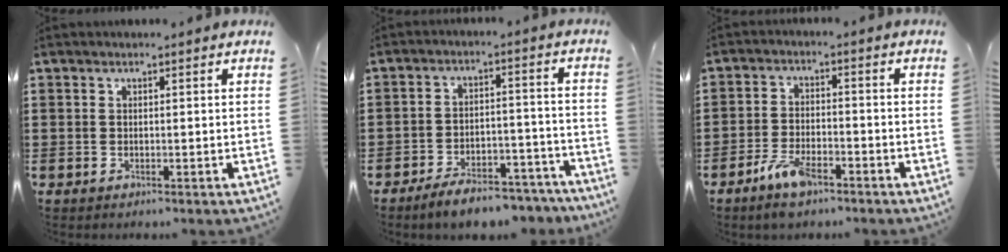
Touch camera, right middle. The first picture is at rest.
{"total": 6.6, "force": [-6.2, 1.0, 2.2], "torque": [-0.035, 0.010, -0.115]}
{"total": 5.6, "force": [-3.8, 2.0, 3.5], "torque": [-0.081, 0.002, -0.076]}